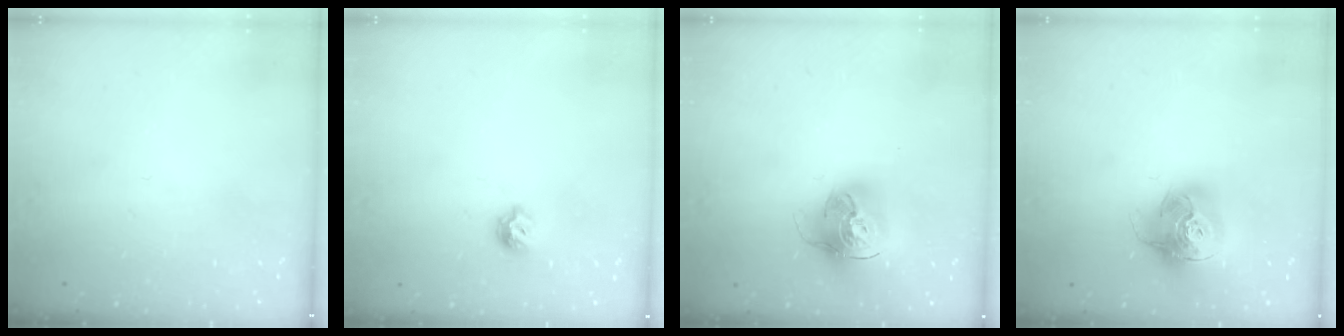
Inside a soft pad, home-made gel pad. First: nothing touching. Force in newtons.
{"total": 5.6, "press": 5.5, "slide": 0.9}
{"total": 16.3, "press": 16.2, "slide": 1.6}
{"total": 16.4, "press": 16.4, "slide": 1.7}